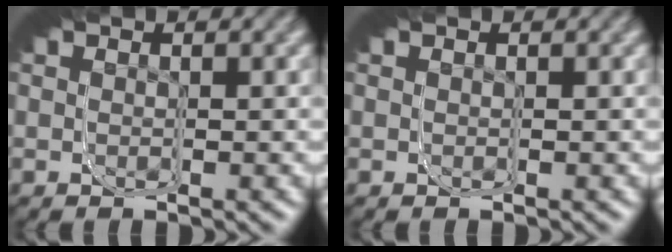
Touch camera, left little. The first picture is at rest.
{"total": 0.0}